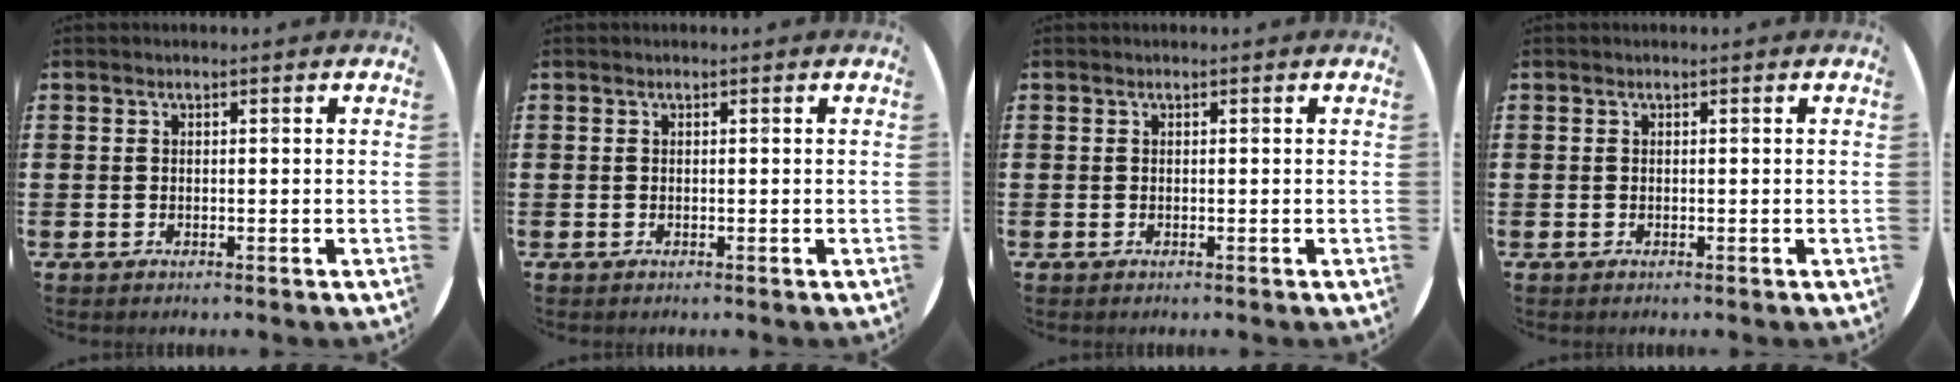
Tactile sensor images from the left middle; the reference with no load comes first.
{"total": 0.0}
{"total": 0.0}
{"total": 0.0}